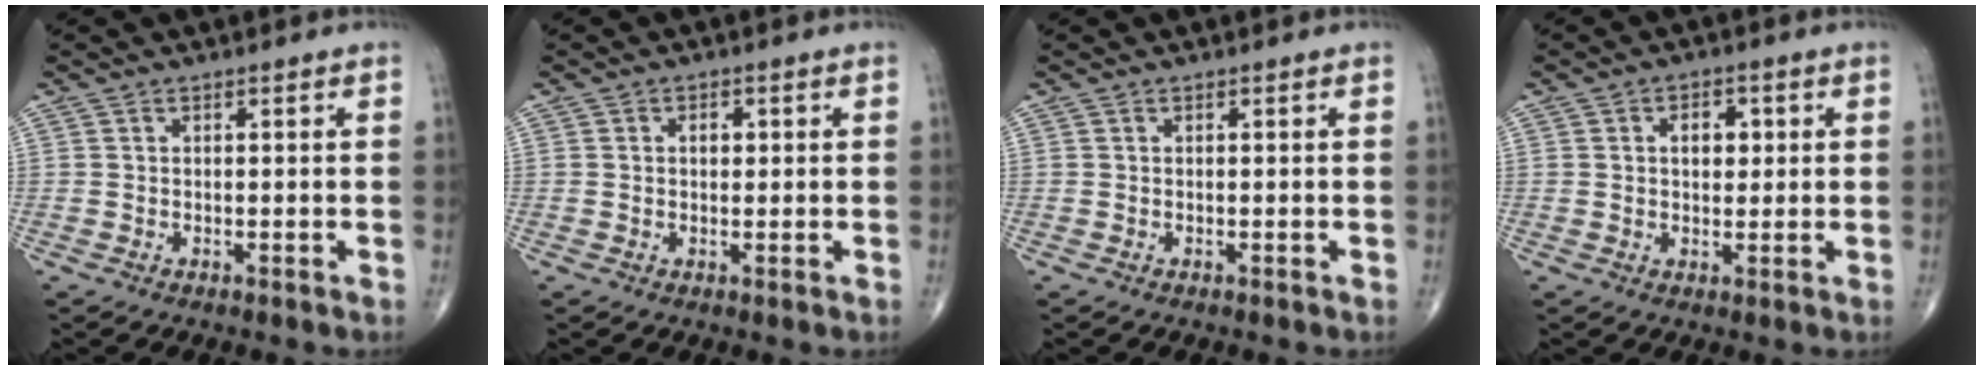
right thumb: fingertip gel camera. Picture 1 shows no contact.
{"total": 1.9, "force": [0.5, 1.3, 1.3], "torque": [-0.013, 0.001, 0.005]}
{"total": 0.0}
{"total": 4.5, "force": [1.0, 2.9, 3.2], "torque": [-0.029, 0.000, 0.014]}